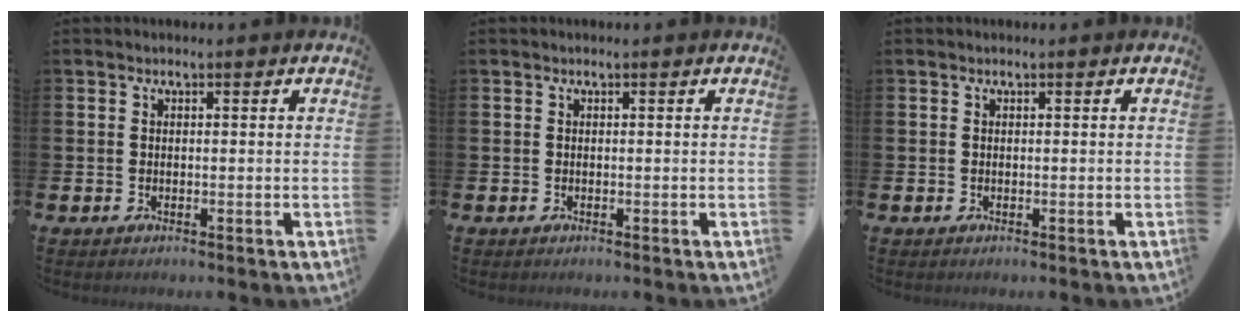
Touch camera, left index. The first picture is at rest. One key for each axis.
{"total": 0.0}
{"total": 0.0}